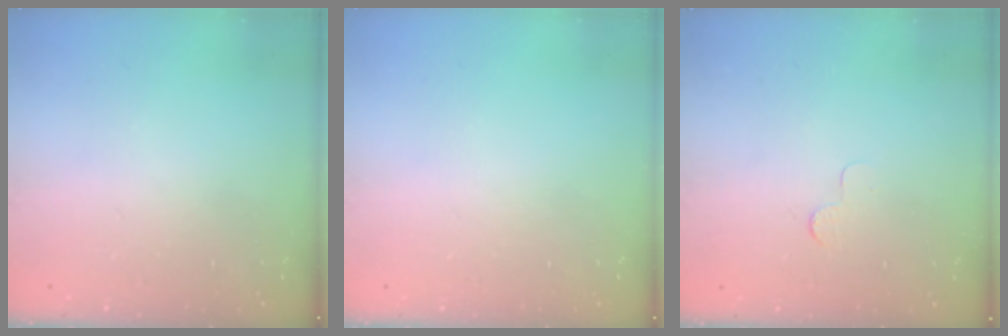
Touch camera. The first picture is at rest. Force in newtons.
{"total": 0.0}
{"total": 2.5, "press": 2.5, "slide": 0.2}